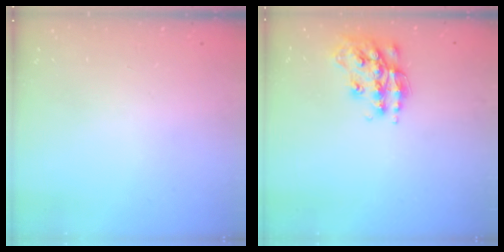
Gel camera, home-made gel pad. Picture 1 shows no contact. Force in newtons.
{"total": 15.9, "press": 15.9, "slide": 0.9}